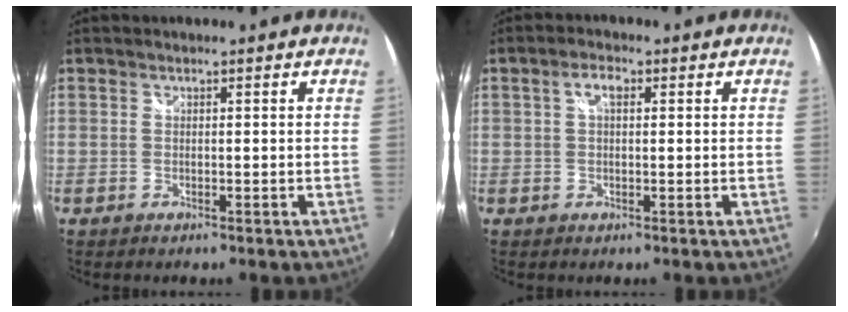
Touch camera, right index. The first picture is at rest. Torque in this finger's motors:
{"motor_torque": [0.26, 0.07, 0.21, 0.05]}